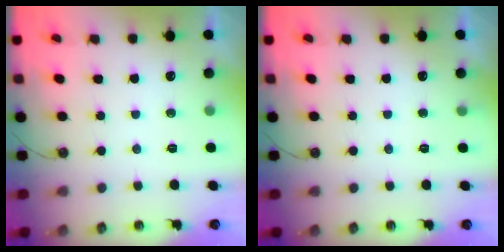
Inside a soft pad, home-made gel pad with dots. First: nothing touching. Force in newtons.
{"total": 3.7, "press": 3.6, "slide": 0.4}